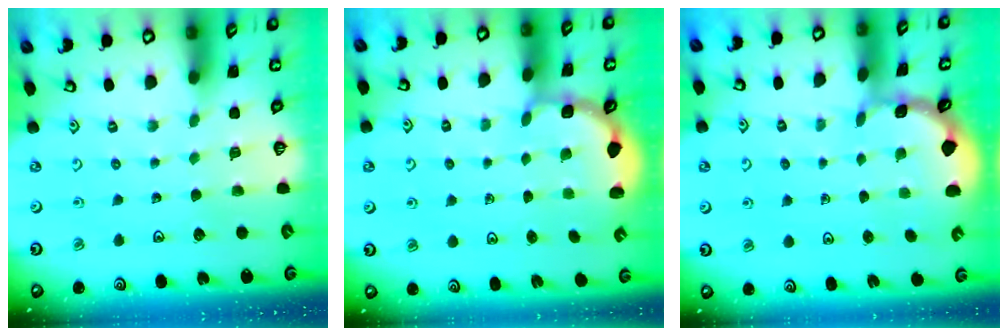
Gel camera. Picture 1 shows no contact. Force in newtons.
{"total": 2.9, "press": 2.4, "slide": 1.8}
{"total": 1.5, "press": 1.5, "slide": 0.2}